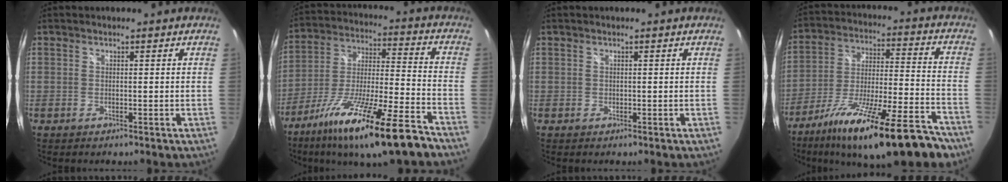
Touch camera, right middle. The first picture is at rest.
{"total": 21.6, "force": [-14.7, 3.1, 15.6], "torque": [-0.278, -0.037, -0.246]}
{"total": 0.0}
{"total": 23.3, "force": [-17.0, 4.6, 15.3], "torque": [-0.262, -0.039, -0.264]}